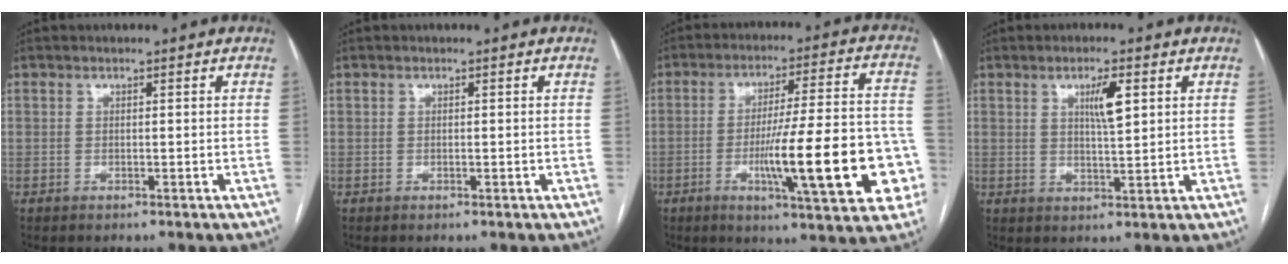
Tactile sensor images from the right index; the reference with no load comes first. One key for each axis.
{"total": 0.0}
{"total": 19.7, "fx": -5.6, "fy": 2.4, "fz": 18.7, "tx": -0.224, "ty": 0.013, "tz": -0.072}
{"total": 4.6, "fx": 1.8, "fy": 0.7, "fz": 4.2, "tx": -0.073, "ty": 0.000, "tz": 0.031}